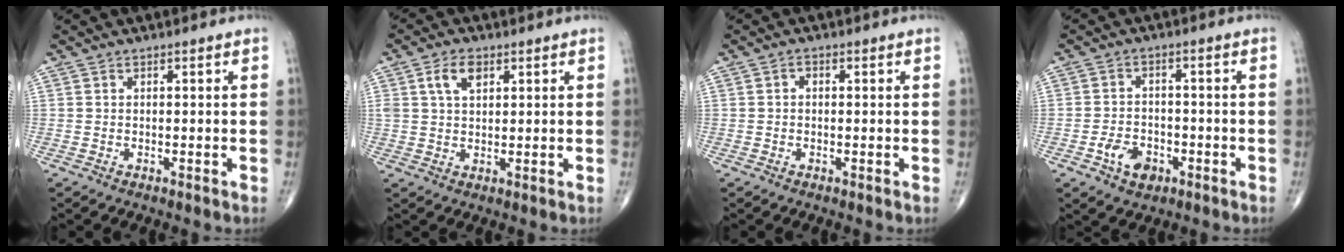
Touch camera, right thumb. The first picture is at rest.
{"total": 4.8, "force": [2.1, 2.8, 3.4], "torque": [-0.056, -0.001, 0.040]}
{"total": 1.0, "force": [0.0, 0.7, 0.6], "torque": [-0.005, 0.004, -0.004]}
{"total": 5.7, "force": [-2.6, 3.9, 3.3], "torque": [-0.040, 0.016, -0.042]}